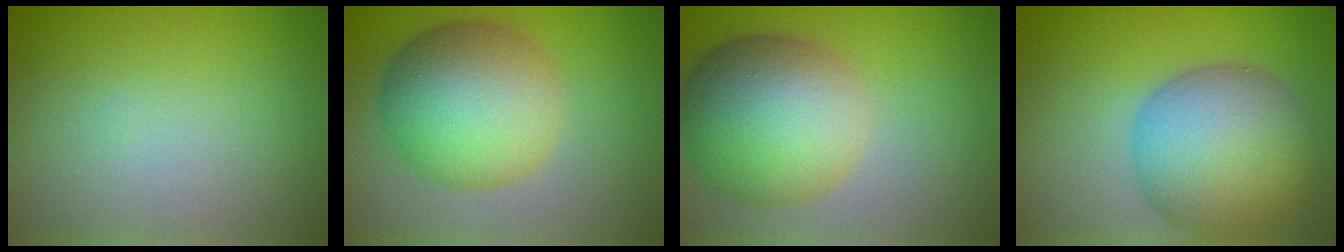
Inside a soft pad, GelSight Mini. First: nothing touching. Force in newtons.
{"total": 8.9, "press": 8.9, "slide": 0.1}
{"total": 9.5, "press": 9.5, "slide": 0.6}
{"total": 10.7, "press": 10.7, "slide": 0.3}